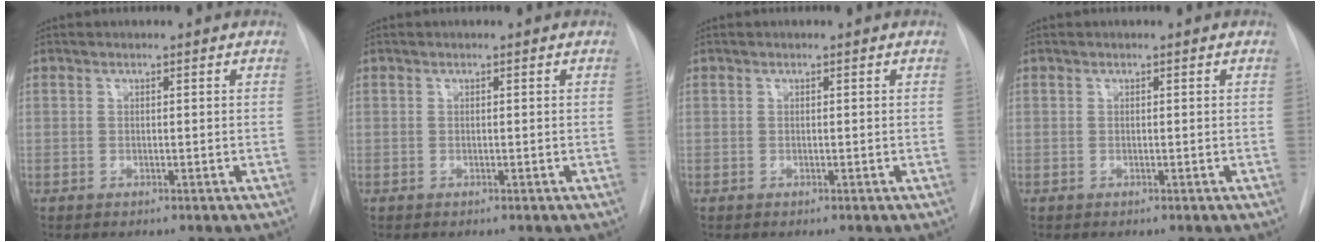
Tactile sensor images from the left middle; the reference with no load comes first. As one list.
[{"total": 0.0}, {"total": 0.0}, {"total": 0.0}]